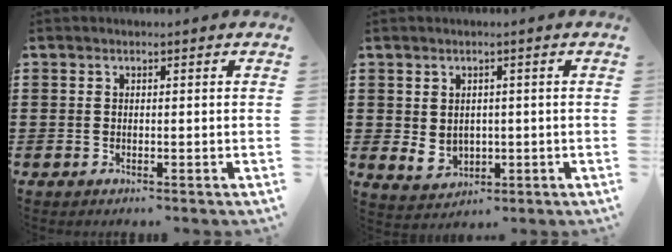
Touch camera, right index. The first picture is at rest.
{"total": 2.8, "force": [0.6, 2.4, 1.1], "torque": [-0.022, 0.004, 0.008]}